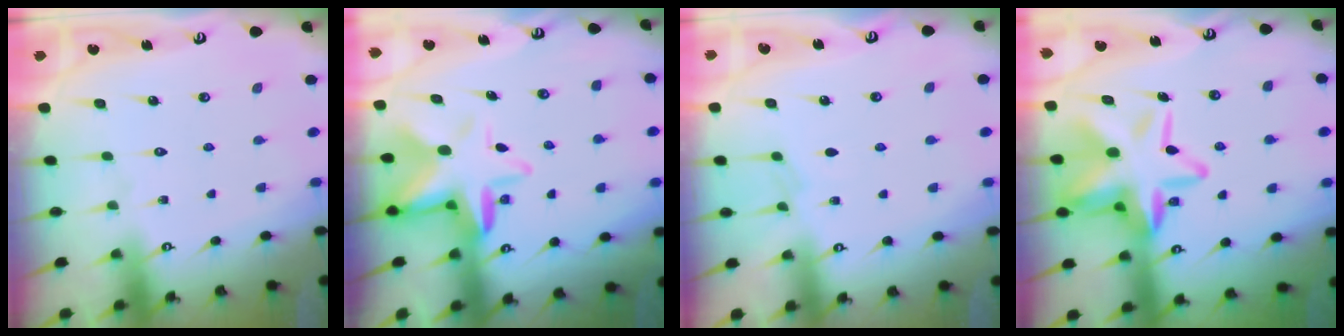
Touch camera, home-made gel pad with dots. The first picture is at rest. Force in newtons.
{"total": 9.0, "press": 8.9, "slide": 1.4}
{"total": 1.5, "press": 1.4, "slide": 0.3}
{"total": 17.9, "press": 17.8, "slide": 2.1}